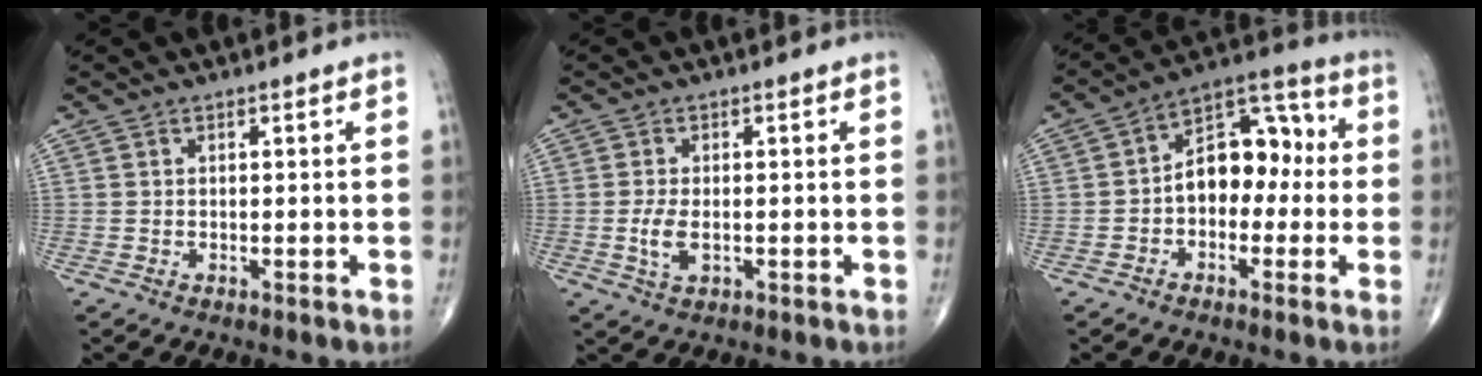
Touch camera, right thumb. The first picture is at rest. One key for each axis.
{"total": 3.8, "fx": -0.7, "fy": 1.9, "fz": 3.3, "tx": -0.070, "ty": -0.006, "tz": -0.013}
{"total": 11.9, "fx": -0.7, "fy": 7.9, "fz": 8.9, "tx": -0.100, "ty": 0.045, "tz": -0.027}